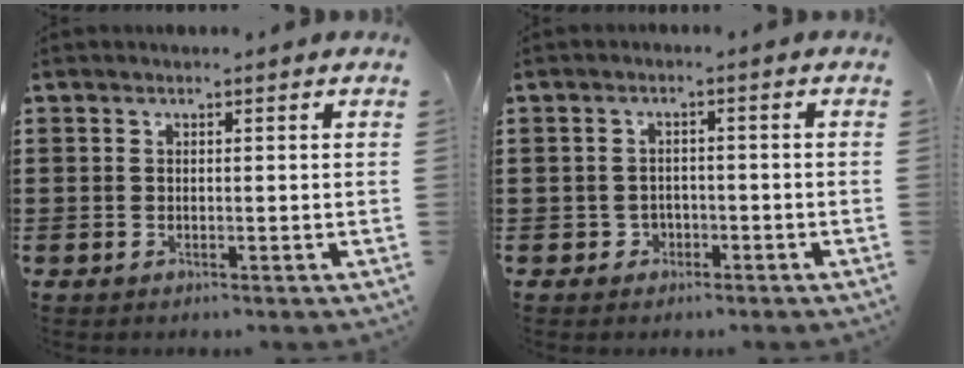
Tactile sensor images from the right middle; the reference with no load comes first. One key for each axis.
{"total": 1.5, "fx": -1.0, "fy": 1.1, "fz": 0.2, "tx": -0.011, "ty": 0.000, "tz": -0.023}